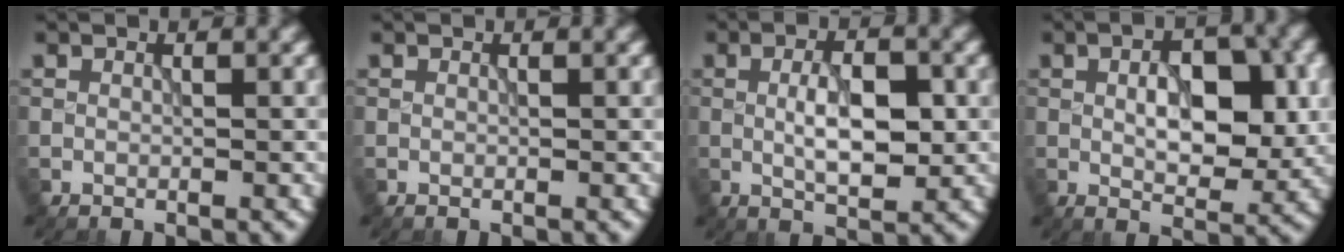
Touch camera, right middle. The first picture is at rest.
{"total": 0.0}
{"total": 4.9, "force": [-0.1, 2.0, 4.5], "torque": [-0.084, 0.000, 0.000]}
{"total": 6.4, "force": [0.4, 3.2, 5.5], "torque": [-0.082, -0.001, 0.007]}